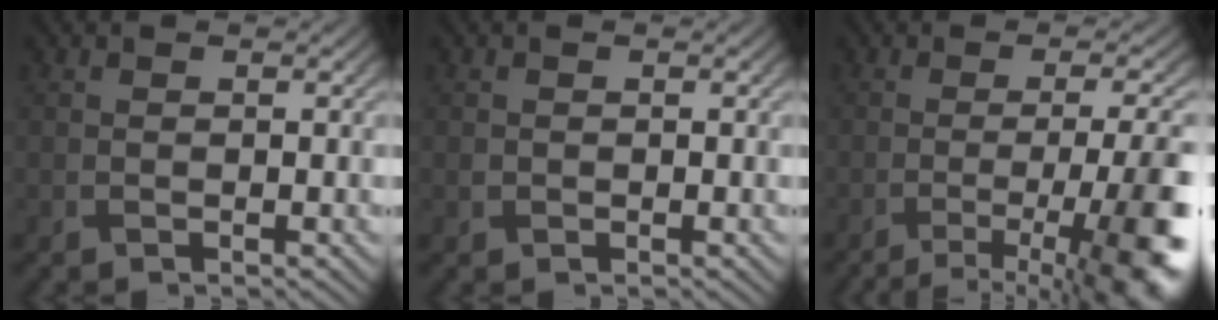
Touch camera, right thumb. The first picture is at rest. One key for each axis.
{"total": 0.6, "fx": -0.1, "fy": 0.6, "fz": 0.1, "tx": 0.000, "ty": -0.004, "tz": -0.003}
{"total": 13.5, "fx": -6.2, "fy": 3.4, "fz": 11.6, "tx": -0.144, "ty": 0.003, "tz": -0.086}